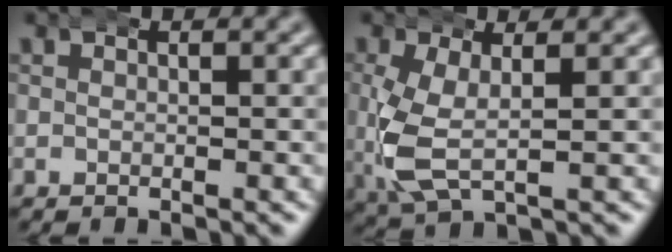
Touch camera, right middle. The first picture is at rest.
{"total": 5.3, "force": [-0.4, 3.2, 4.3], "torque": [-0.116, -0.015, 0.003]}